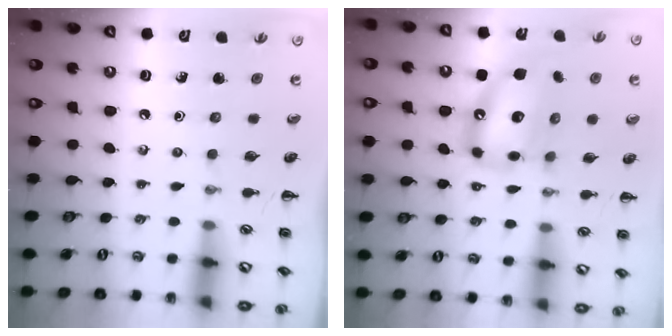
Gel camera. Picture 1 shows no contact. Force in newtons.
{"total": 15.3, "press": 14.7, "slide": 4.4}